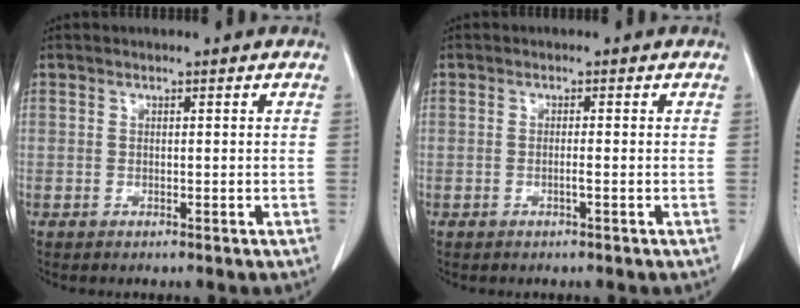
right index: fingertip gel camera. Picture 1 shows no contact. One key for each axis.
{"total": 1.0, "fx": -0.3, "fy": -0.1, "fz": 0.9, "tx": -0.018, "ty": 0.000, "tz": -0.006}